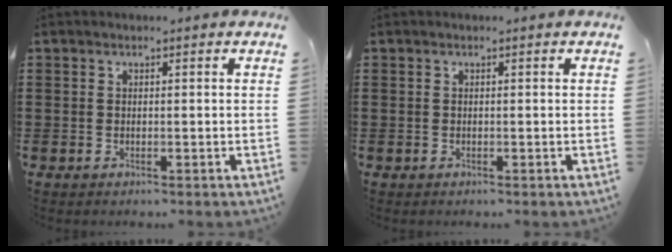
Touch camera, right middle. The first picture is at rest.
{"total": 0.0}